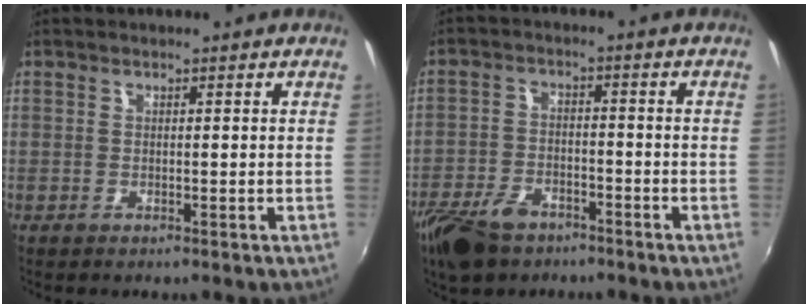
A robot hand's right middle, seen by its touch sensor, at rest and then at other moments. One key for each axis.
{"total": 10.4, "fx": -7.1, "fy": 5.6, "fz": 5.1, "tx": -0.132, "ty": -0.010, "tz": -0.130}